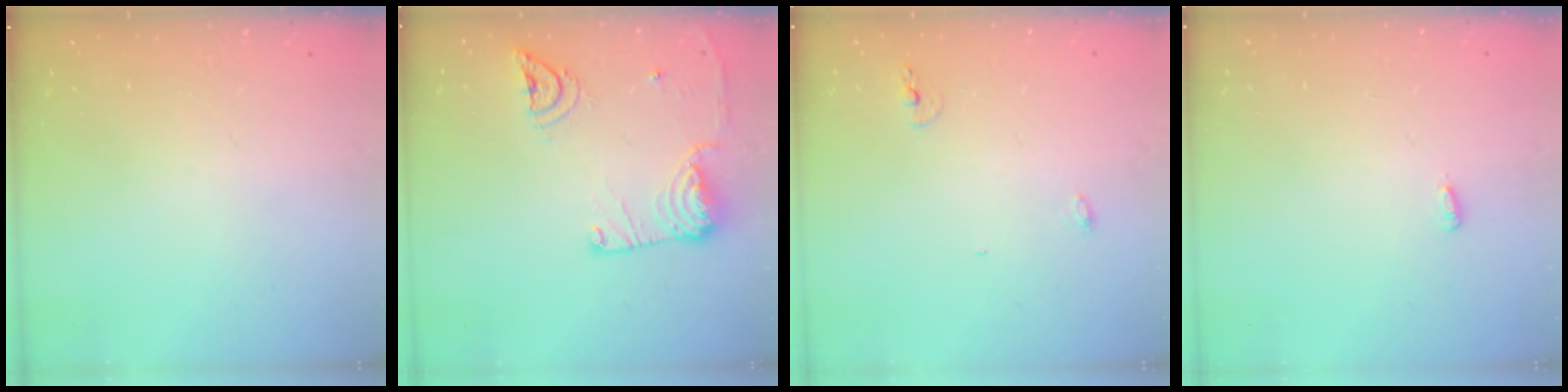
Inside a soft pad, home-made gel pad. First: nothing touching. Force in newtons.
{"total": 13.5, "press": 13.4, "slide": 1.7}
{"total": 4.3, "press": 4.2, "slide": 0.9}
{"total": 2.7, "press": 2.6, "slide": 0.9}